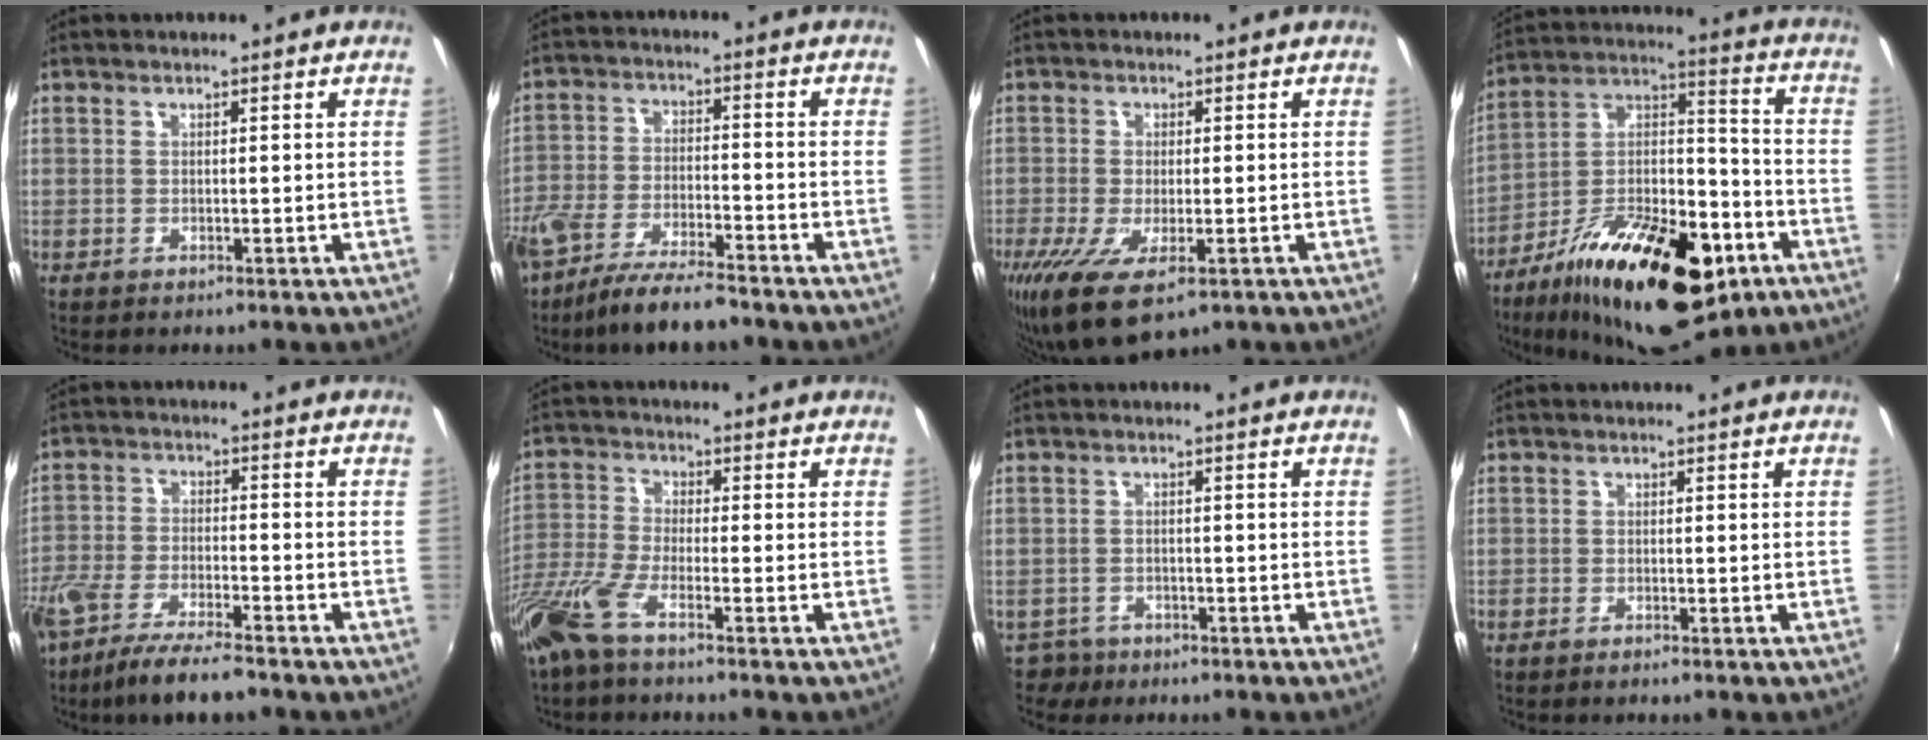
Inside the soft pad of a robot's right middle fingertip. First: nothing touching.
{"total": 12.2, "force": [-9.1, 3.4, 7.3], "torque": [-0.160, -0.028, -0.164]}
{"total": 9.2, "force": [-4.9, 3.3, 7.1], "torque": [-0.145, -0.040, -0.077]}
{"total": 27.7, "force": [-14.5, 12.2, 20.2], "torque": [-0.340, -0.002, -0.223]}
{"total": 11.4, "force": [-8.8, 2.6, 6.9], "torque": [-0.156, -0.031, -0.161]}
{"total": 8.6, "force": [-6.3, 1.2, 5.7], "torque": [-0.128, -0.020, -0.129]}
{"total": 3.3, "force": [-2.5, 2.2, 0.2], "torque": [-0.014, 0.002, -0.043]}
{"total": 0.9, "force": [-0.8, 0.2, 0.3], "torque": [-0.007, -0.004, -0.017]}